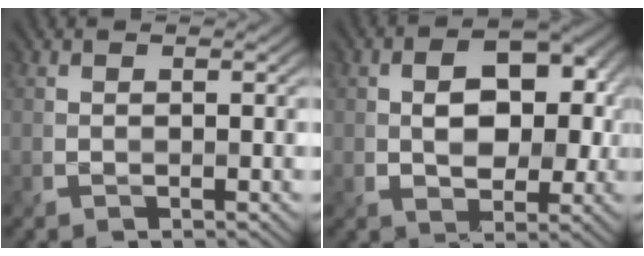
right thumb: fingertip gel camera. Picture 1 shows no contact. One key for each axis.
{"total": 7.3, "fx": 0.4, "fy": 4.9, "fz": 5.4, "tx": -0.074, "ty": 0.004, "tz": -0.001}